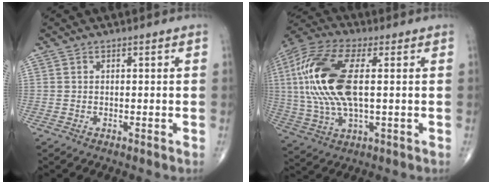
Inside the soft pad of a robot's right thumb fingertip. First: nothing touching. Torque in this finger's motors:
{"motor_torque": [1.87, 3.15, 2.15, 0.42, 0.71]}